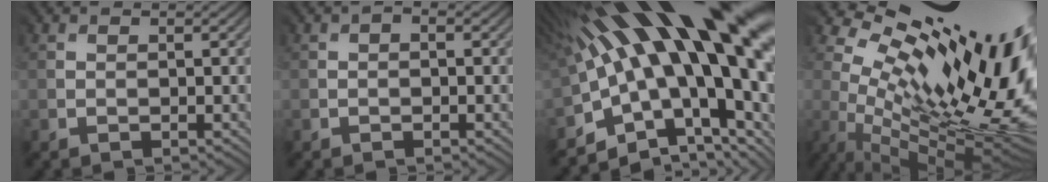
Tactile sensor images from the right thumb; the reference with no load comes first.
{"total": 1.0, "force": [-0.2, 0.5, 0.8], "torque": [-0.013, -0.001, -0.001]}
{"total": 20.3, "force": [2.7, 9.0, 18.0], "torque": [-0.288, -0.042, 0.059]}
{"total": 18.7, "force": [4.9, 7.5, 16.4], "torque": [-0.257, 0.005, 0.097]}